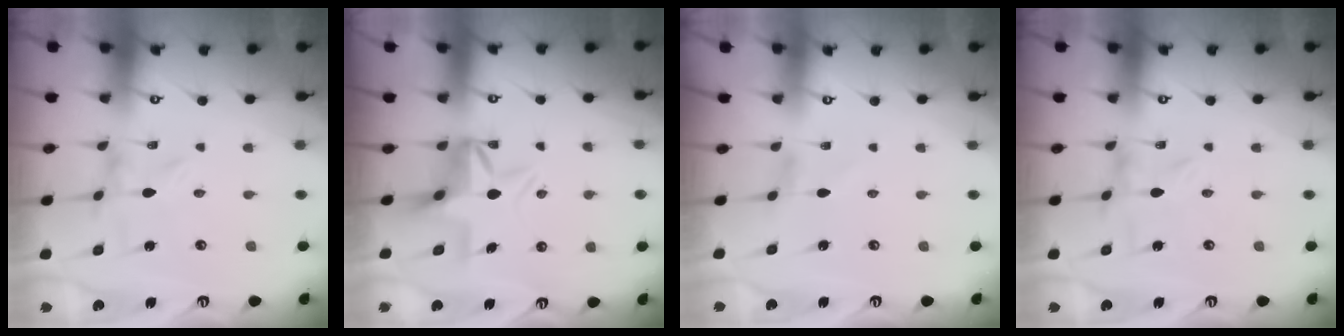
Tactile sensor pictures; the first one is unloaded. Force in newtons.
{"total": 6.7, "press": 6.7, "slide": 0.6}
{"total": 0.7, "press": 0.7, "slide": 0.1}
{"total": 0.0}